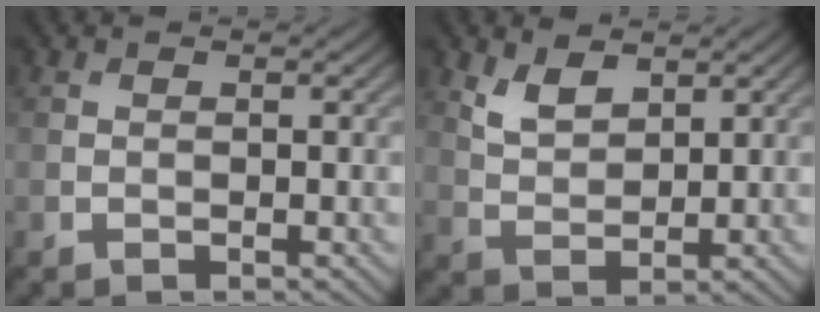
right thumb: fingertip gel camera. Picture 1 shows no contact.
{"total": 3.8, "force": [2.6, 1.8, 2.2], "torque": [-0.054, -0.007, 0.057]}